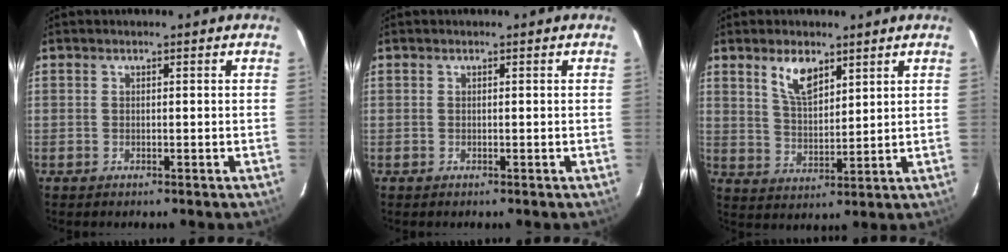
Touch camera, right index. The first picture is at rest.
{"total": 0.0}
{"total": 7.0, "force": [4.3, 3.0, 4.5], "torque": [-0.081, 0.004, 0.087]}